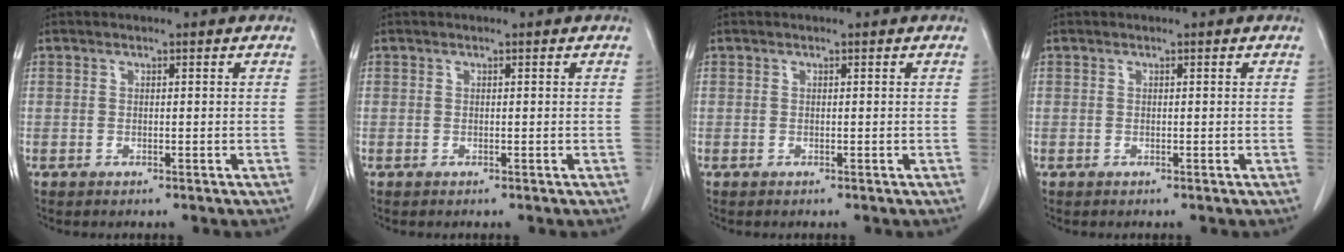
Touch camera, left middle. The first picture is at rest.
{"total": 0.0}
{"total": 0.0}
{"total": 0.0}